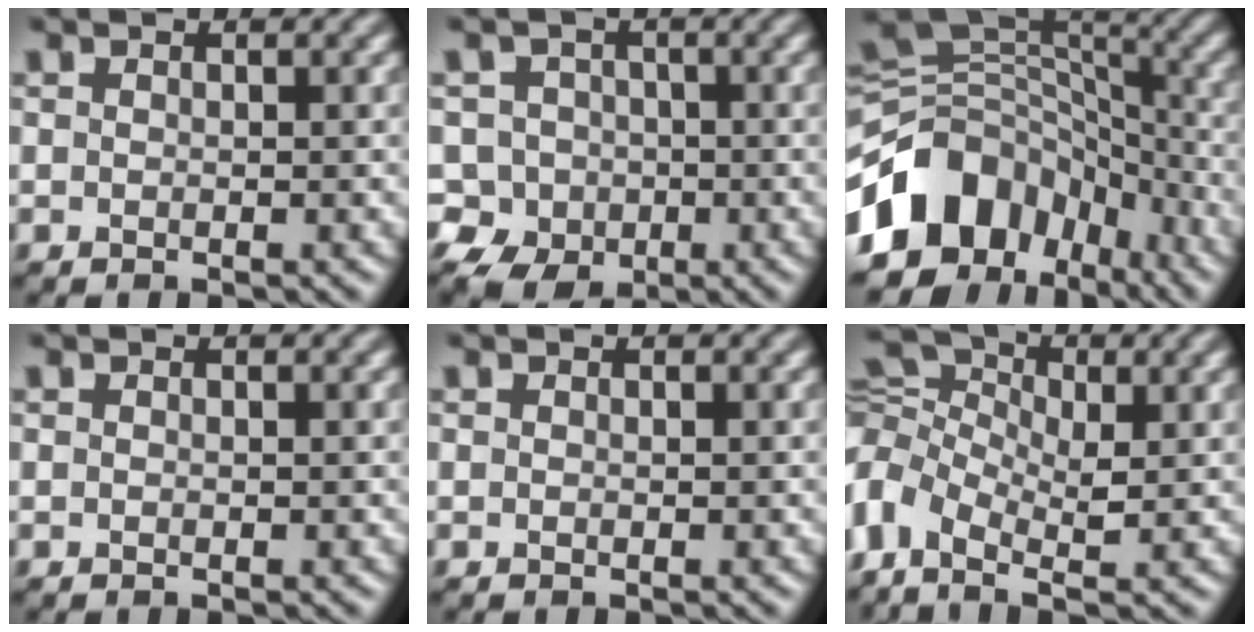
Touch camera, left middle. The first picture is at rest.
{"total": 6.7, "force": [-2.7, 5.6, 2.5], "torque": [-0.026, 0.008, -0.071]}
{"total": 12.0, "force": [-5.5, 8.6, 6.3], "torque": [-0.115, 0.019, -0.113]}
{"total": 0.0}
{"total": 0.0}
{"total": 6.7, "force": [0.9, 4.6, 4.9], "torque": [-0.128, 0.007, 0.002]}